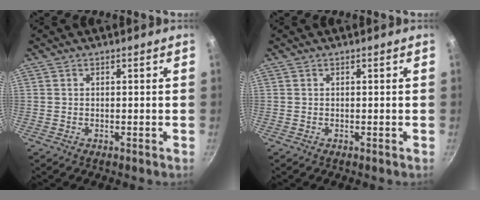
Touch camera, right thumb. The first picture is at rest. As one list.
[{"total": 0.0}]